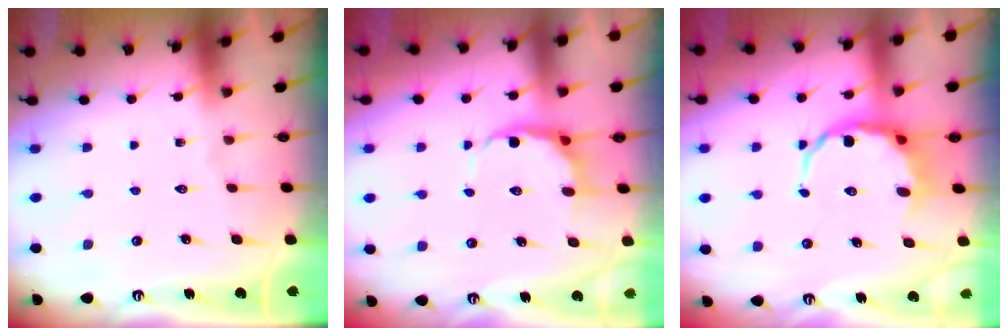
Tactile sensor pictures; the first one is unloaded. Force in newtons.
{"total": 7.1, "press": 6.8, "slide": 2.0}
{"total": 8.2, "press": 7.8, "slide": 2.6}